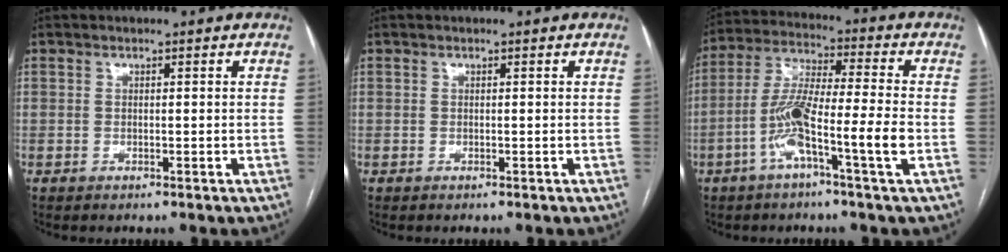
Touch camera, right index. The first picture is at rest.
{"total": 0.0}
{"total": 11.5, "force": [-4.1, -0.2, 10.7], "torque": [-0.212, 0.007, -0.083]}